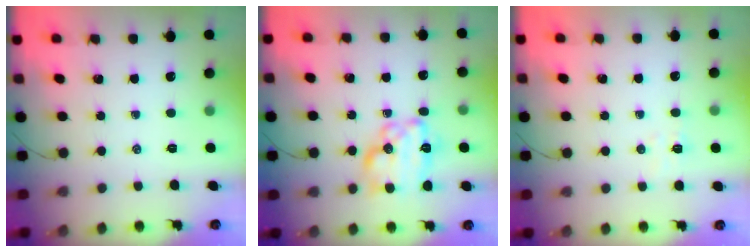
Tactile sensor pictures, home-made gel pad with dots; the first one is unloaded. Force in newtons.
{"total": 14.7, "press": 14.7, "slide": 1.0}
{"total": 4.3, "press": 4.1, "slide": 1.1}